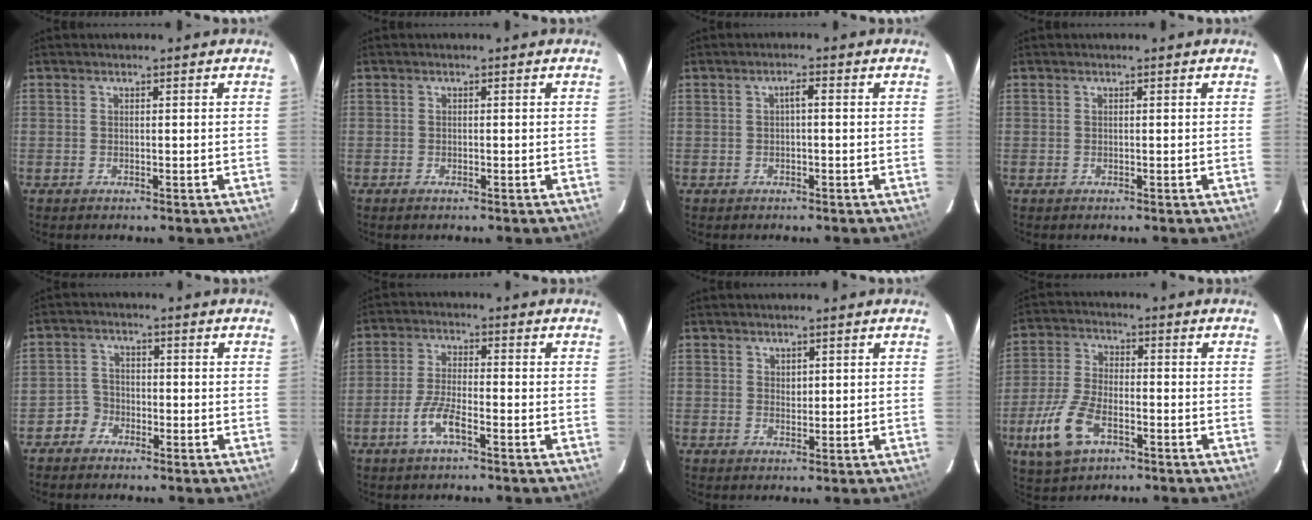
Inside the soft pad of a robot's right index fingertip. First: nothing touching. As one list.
[{"total": 0.7, "force": [-0.5, 0.3, 0.3], "torque": [-0.007, -0.001, -0.011]}, {"total": 1.4, "force": [-0.1, 0.4, 1.3], "torque": [-0.025, 0.009, -0.002]}, {"total": 0.0}, {"total": 3.3, "force": [-2.1, 2.5, -0.4], "torque": [0.006, 0.017, -0.041]}, {"total": 5.6, "force": [-3.2, 1.3, 4.4], "torque": [-0.101, -0.002, -0.063]}, {"total": 1.2, "force": [0.9, 0.8, 0.3], "torque": [-0.002, 0.002, 0.016]}, {"total": 11.2, "force": [-5.1, 5.7, 8.2], "torque": [-0.189, -0.005, -0.093]}]